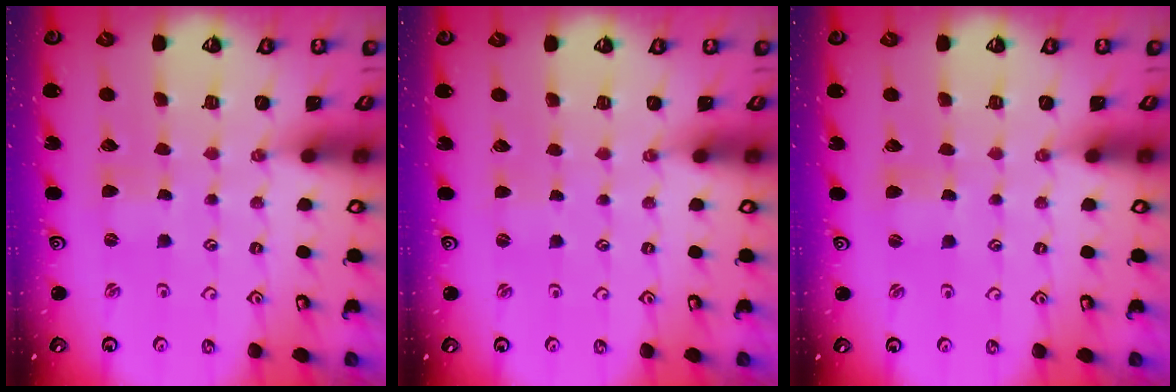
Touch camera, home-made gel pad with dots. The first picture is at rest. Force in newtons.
{"total": 1.1, "press": 1.1, "slide": 0.3}
{"total": 1.6, "press": 1.5, "slide": 0.4}